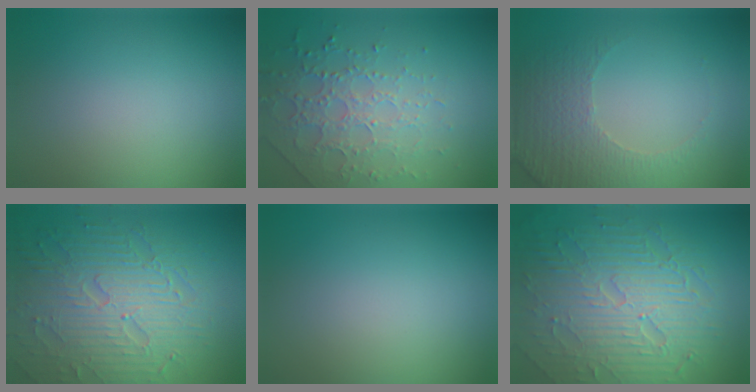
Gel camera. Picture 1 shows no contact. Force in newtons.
{"total": 3.8, "press": 3.6, "slide": 1.2}
{"total": 5.0, "press": 3.6, "slide": 3.5}
{"total": 8.7, "press": 6.2, "slide": 6.1}
{"total": 0.0}
{"total": 9.7, "press": 6.2, "slide": 7.4}